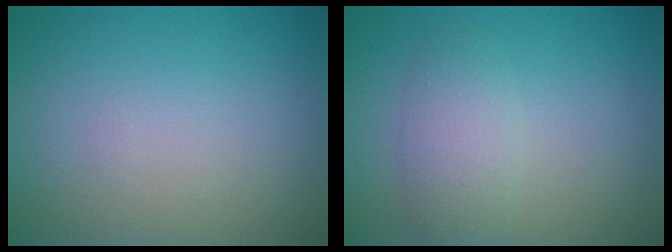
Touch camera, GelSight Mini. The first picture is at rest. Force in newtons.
{"total": 3.0, "press": 3.0, "slide": 0.1}